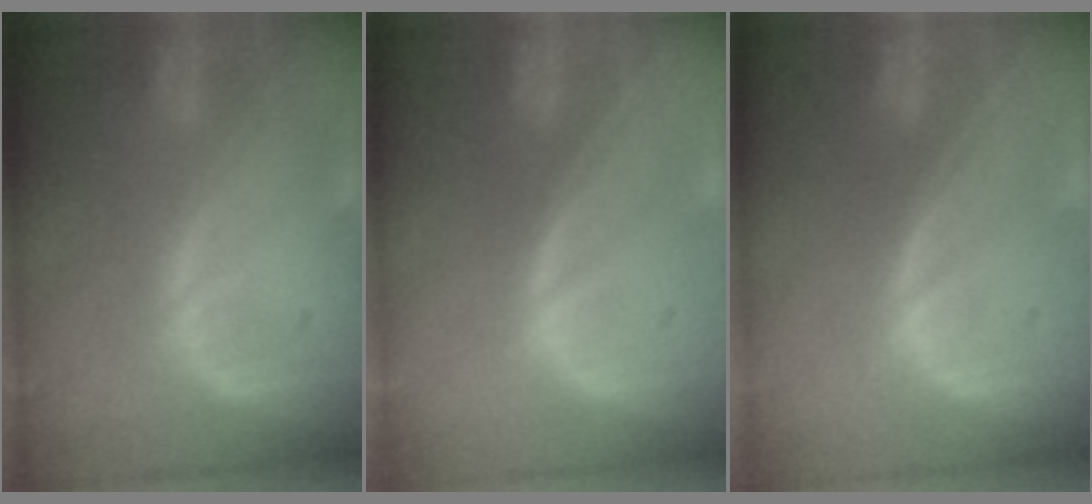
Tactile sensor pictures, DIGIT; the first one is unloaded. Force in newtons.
{"total": 0.0}
{"total": 0.0}